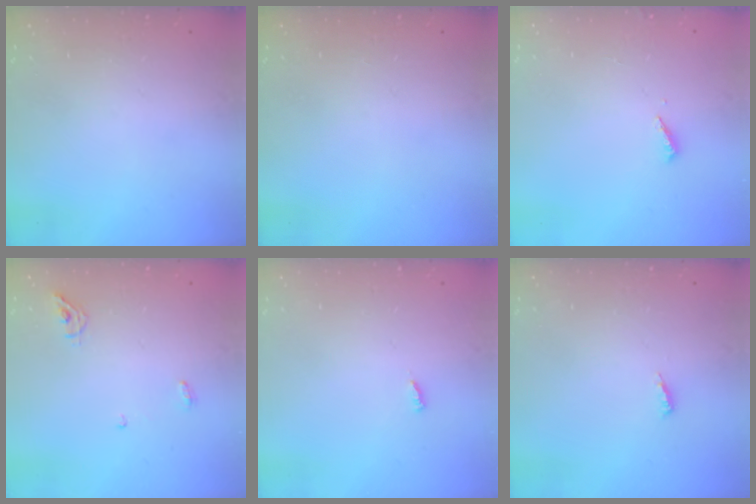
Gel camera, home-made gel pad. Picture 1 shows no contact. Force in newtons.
{"total": 0.0}
{"total": 2.0, "press": 2.0, "slide": 0.2}
{"total": 5.1, "press": 5.0, "slide": 0.8}
{"total": 3.0, "press": 3.0, "slide": 0.0}
{"total": 3.9, "press": 3.9, "slide": 0.4}